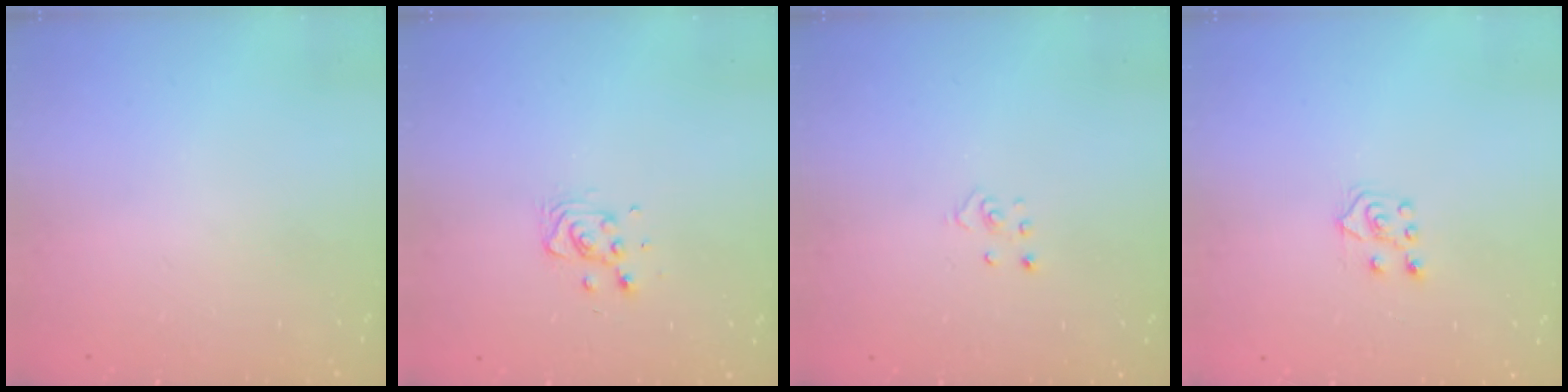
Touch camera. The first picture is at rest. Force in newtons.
{"total": 7.3, "press": 7.1, "slide": 2.0}
{"total": 2.3, "press": 2.3, "slide": 0.2}
{"total": 6.0, "press": 6.0, "slide": 0.4}